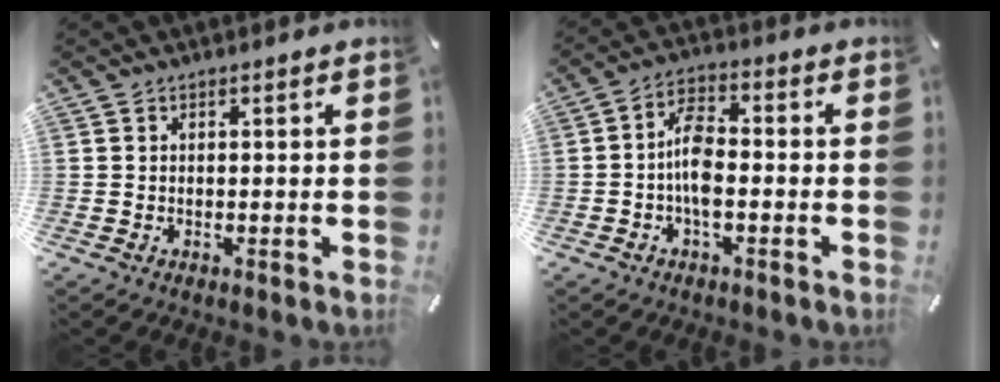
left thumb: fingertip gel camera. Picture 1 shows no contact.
{"total": 7.1, "force": [-1.6, 3.4, 6.1], "torque": [-0.115, 0.012, -0.027]}